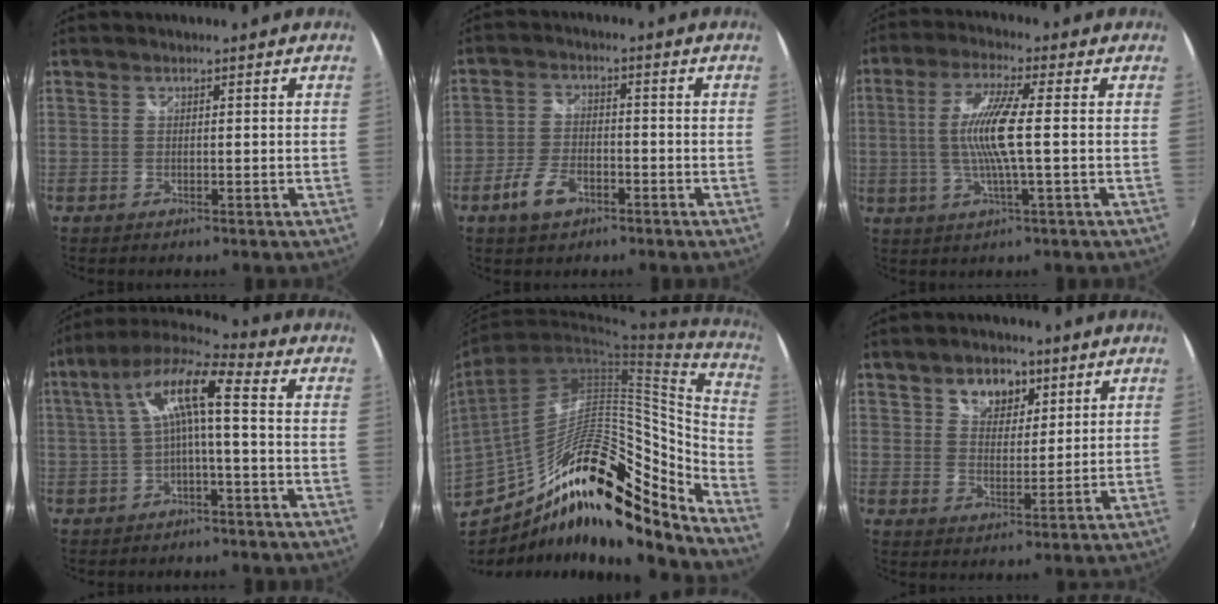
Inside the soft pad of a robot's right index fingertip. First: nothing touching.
{"total": 6.7, "force": [-3.8, 3.6, 4.1], "torque": [-0.095, -0.002, -0.068]}
{"total": 9.3, "force": [-0.4, 0.2, 9.3], "torque": [-0.184, -0.002, -0.007]}
{"total": 10.1, "force": [0.0, 1.7, 10.0], "torque": [-0.205, 0.025, 0.000]}
{"total": 21.6, "force": [-13.0, 7.8, 15.4], "torque": [-0.267, 0.011, -0.237]}
{"total": 7.2, "force": [3.9, 4.9, 3.6], "torque": [-0.056, 0.013, 0.065]}